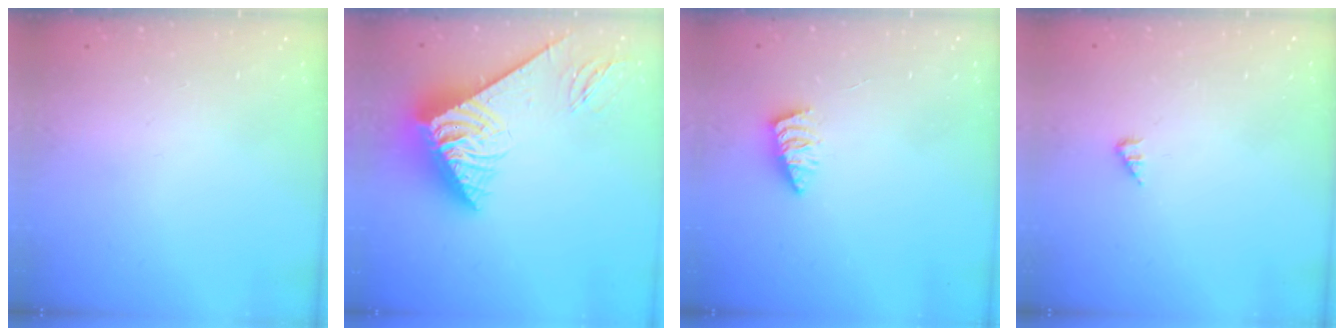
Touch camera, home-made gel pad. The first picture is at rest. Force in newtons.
{"total": 12.9, "press": 12.8, "slide": 1.3}
{"total": 2.6, "press": 2.6, "slide": 0.2}
{"total": 1.0, "press": 0.9, "slide": 0.2}